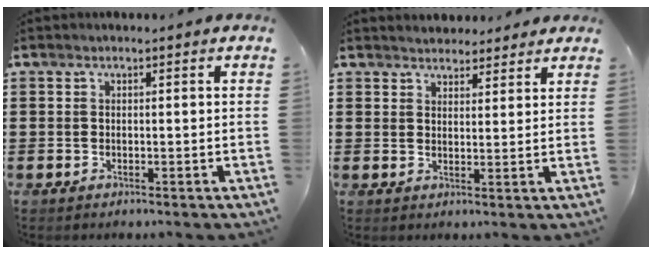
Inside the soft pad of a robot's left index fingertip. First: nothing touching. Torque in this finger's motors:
{"motor_torque": [2.14, 0.00, 0.56, 0.06]}